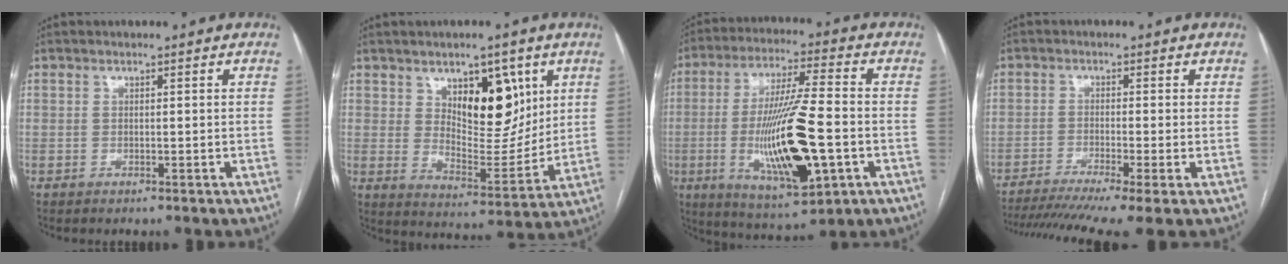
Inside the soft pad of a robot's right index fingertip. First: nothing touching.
{"total": 11.7, "force": [5.0, 5.3, 9.1], "torque": [-0.133, -0.003, 0.092]}
{"total": 18.0, "force": [-3.8, 3.0, 17.3], "torque": [-0.335, -0.015, -0.055]}
{"total": 12.2, "force": [-8.9, 0.0, 8.3], "torque": [-0.134, -0.021, -0.142]}